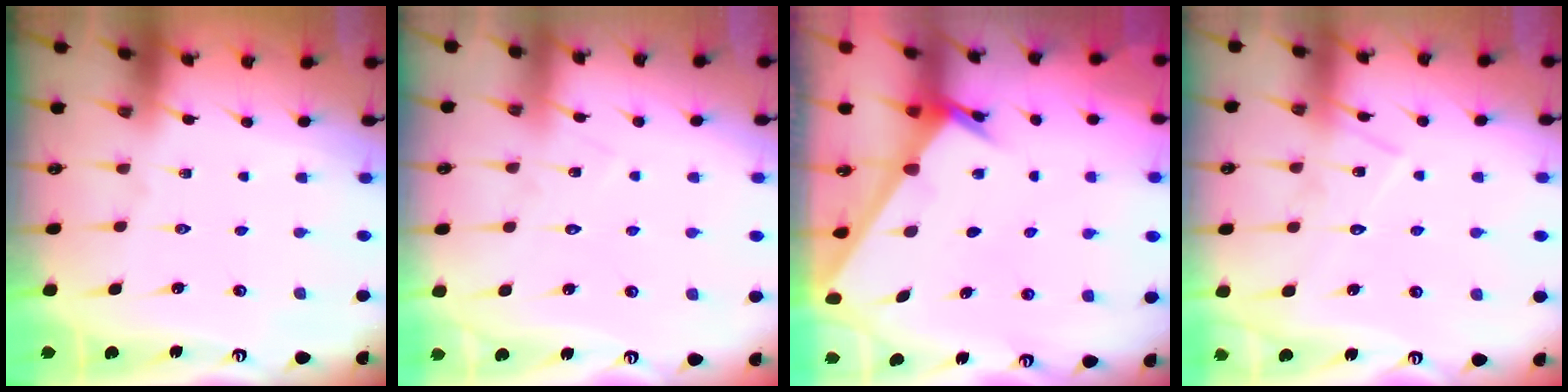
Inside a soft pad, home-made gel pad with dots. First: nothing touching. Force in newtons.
{"total": 6.2, "press": 6.2, "slide": 0.6}
{"total": 2.3, "press": 2.3, "slide": 0.2}
{"total": 10.0, "press": 10.0, "slide": 0.7}